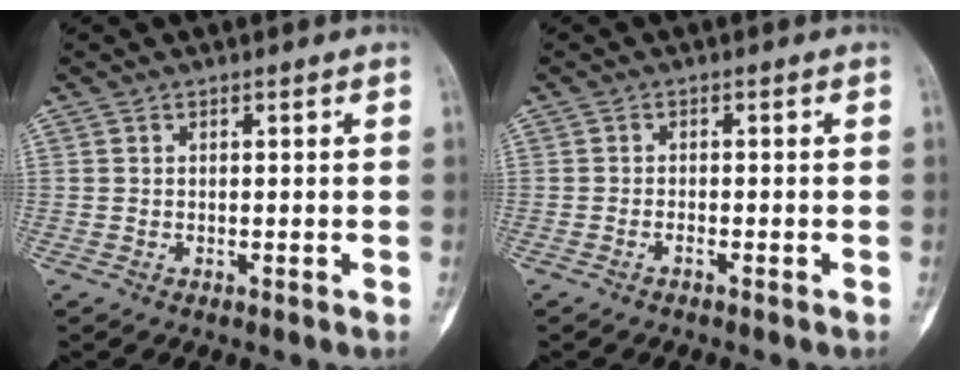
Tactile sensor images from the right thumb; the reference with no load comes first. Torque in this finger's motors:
{"motor_torque": [-0.24, -0.08, -0.24, 0.09, -0.03]}